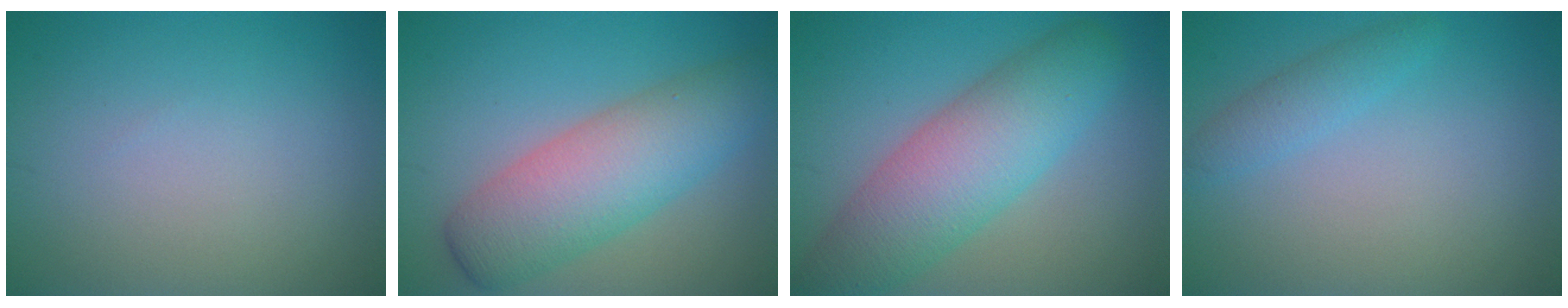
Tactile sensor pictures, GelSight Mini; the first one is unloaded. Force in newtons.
{"total": 7.4, "press": 7.4, "slide": 0.3}
{"total": 8.0, "press": 8.0, "slide": 0.2}
{"total": 1.9, "press": 1.9, "slide": 0.1}